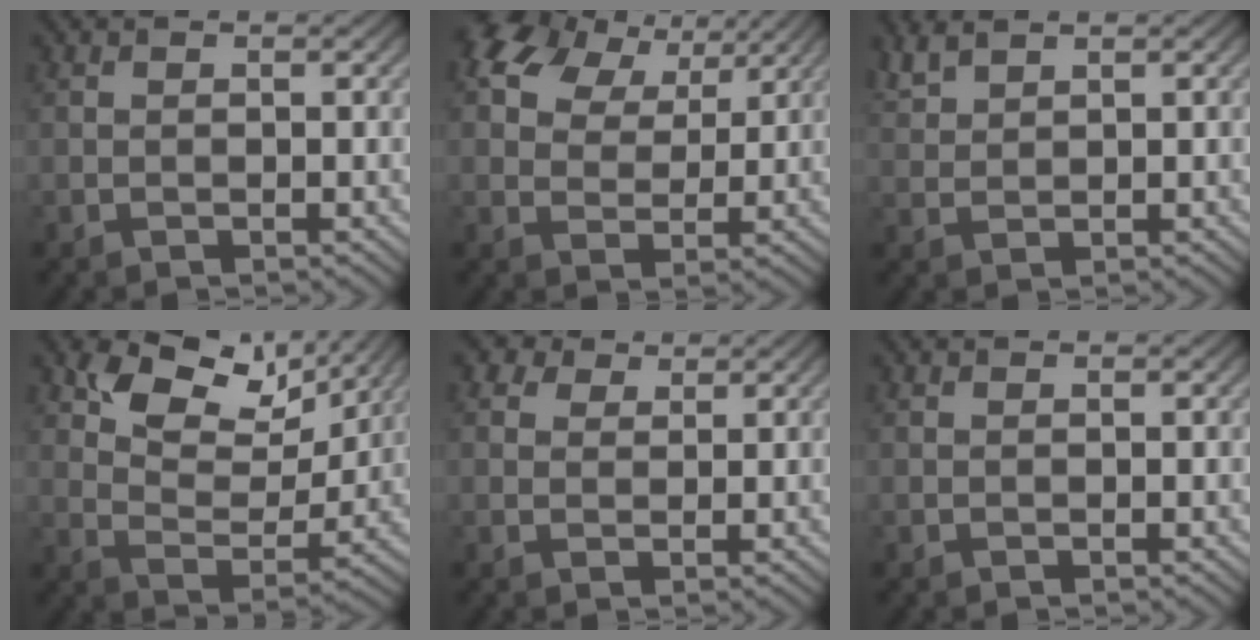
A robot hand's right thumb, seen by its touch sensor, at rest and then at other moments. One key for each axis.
{"total": 9.1, "fx": 5.4, "fy": 5.5, "fz": 4.8, "tx": -0.097, "ty": 0.012, "tz": 0.096}
{"total": 2.5, "fx": 2.1, "fy": 0.7, "fz": 1.1, "tx": -0.034, "ty": 0.004, "tz": 0.052}
{"total": 10.4, "fx": 6.2, "fy": 5.6, "fz": 6.1, "tx": -0.122, "ty": -0.009, "tz": 0.111}
{"total": 3.4, "fx": 2.4, "fy": 2.0, "fz": 1.4, "tx": -0.032, "ty": 0.000, "tz": 0.046}
{"total": 0.0}